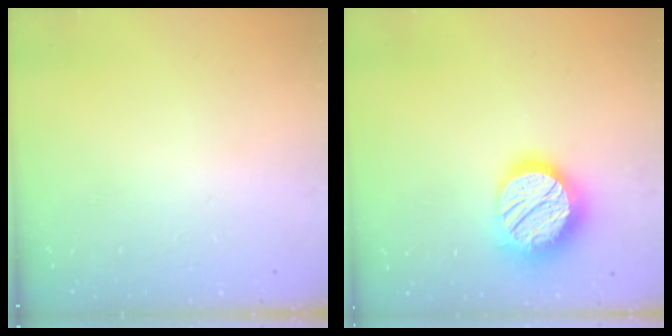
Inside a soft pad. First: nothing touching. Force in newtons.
{"total": 21.5, "press": 21.5, "slide": 1.6}